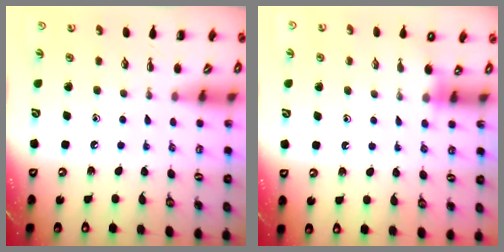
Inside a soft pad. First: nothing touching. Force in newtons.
{"total": 4.2, "press": 4.1, "slide": 1.0}